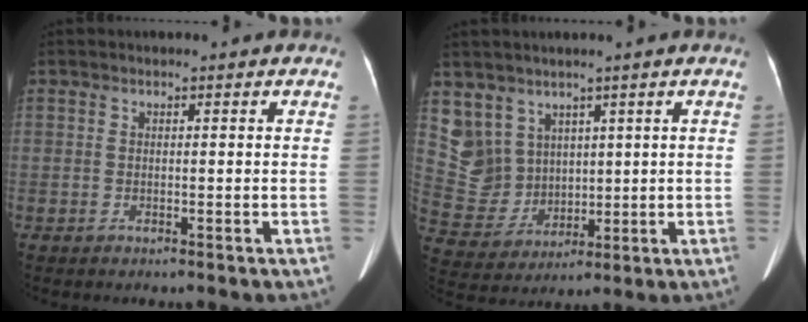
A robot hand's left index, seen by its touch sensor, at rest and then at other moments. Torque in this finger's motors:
{"motor_torque": [0.18, -0.10, 0.05, -0.01]}